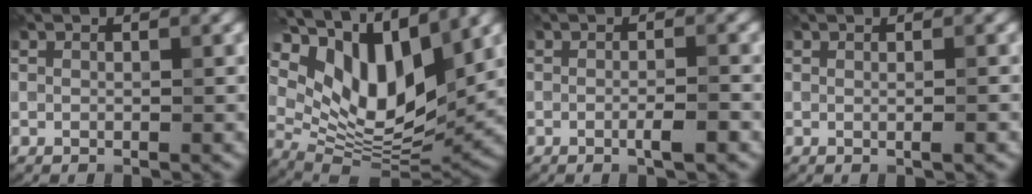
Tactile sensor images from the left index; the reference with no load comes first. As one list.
[{"total": 12.6, "force": [6.3, 6.0, 9.1], "torque": [-0.166, 0.002, 0.118]}, {"total": 1.9, "force": [-0.7, 0.3, 1.8], "torque": [-0.034, -0.003, -0.016]}, {"total": 1.1, "force": [0.0, 0.4, 1.0], "torque": [-0.013, 0.001, -0.006]}]